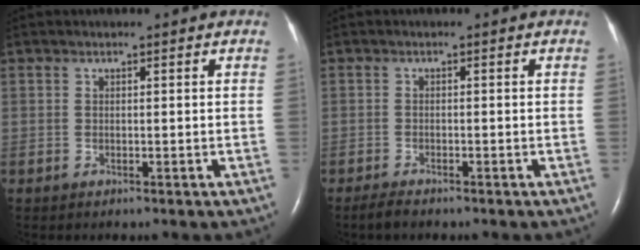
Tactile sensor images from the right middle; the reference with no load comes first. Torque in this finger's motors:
{"motor_torque": [0.14, -0.13, -0.01, 0.00]}